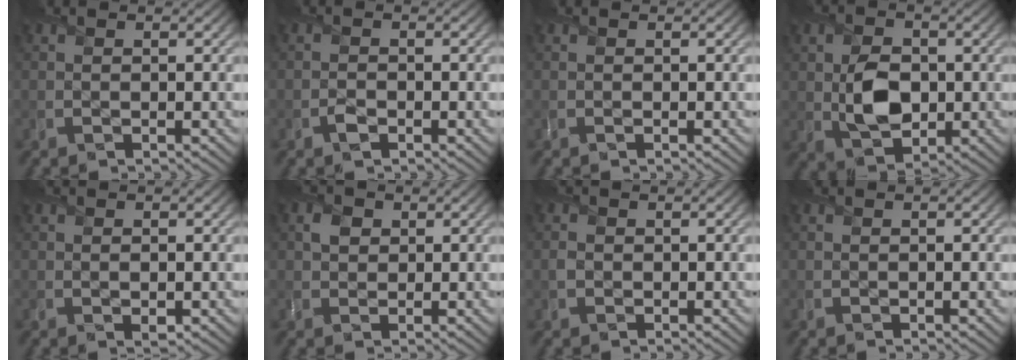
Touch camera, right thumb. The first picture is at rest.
{"total": 1.3, "force": [-0.9, 0.7, 0.7], "torque": [-0.014, -0.004, -0.020]}
{"total": 0.0}
{"total": 6.5, "force": [-0.3, 4.5, 4.6], "torque": [-0.097, -0.009, -0.006]}
{"total": 0.9, "force": [-0.1, 0.4, 0.9], "torque": [-0.015, -0.004, 0.001]}
{"total": 1.9, "force": [0.8, 1.6, 0.7], "torque": [-0.017, 0.002, 0.012]}
{"total": 1.0, "force": [0.0, 0.8, 0.5], "torque": [-0.015, -0.001, -0.001]}
{"total": 0.0}